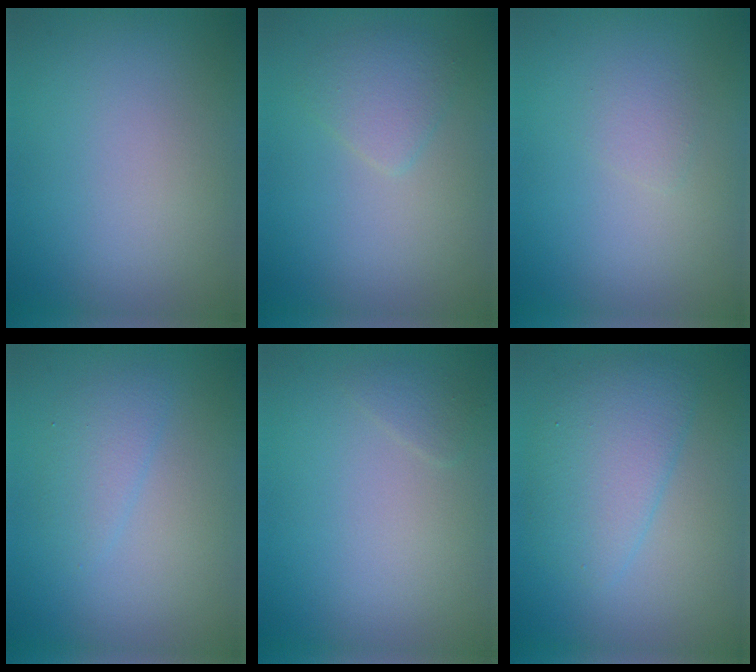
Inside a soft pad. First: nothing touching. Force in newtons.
{"total": 2.1, "press": 2.1, "slide": 0.1}
{"total": 1.0, "press": 1.0, "slide": 0.1}
{"total": 1.9, "press": 1.9, "slide": 0.1}
{"total": 0.9, "press": 0.9, "slide": 0.0}
{"total": 4.3, "press": 4.3, "slide": 0.1}